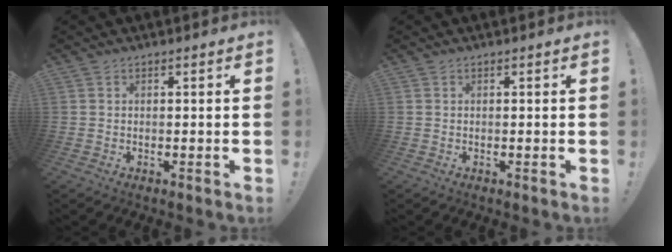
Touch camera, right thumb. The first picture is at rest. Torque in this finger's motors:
{"motor_torque": [-0.01, 0.01, 0.00, 0.00, 0.00]}